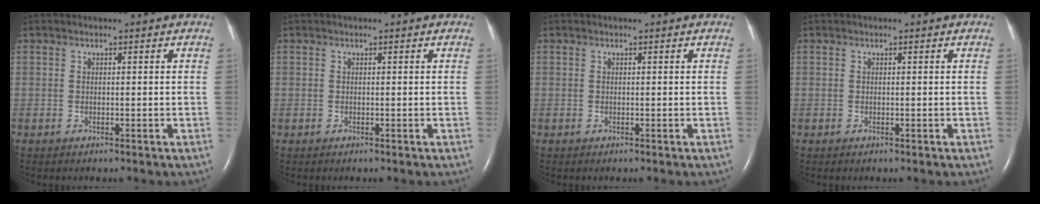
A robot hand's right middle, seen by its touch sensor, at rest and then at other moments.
{"total": 0.0}
{"total": 0.0}
{"total": 0.0}